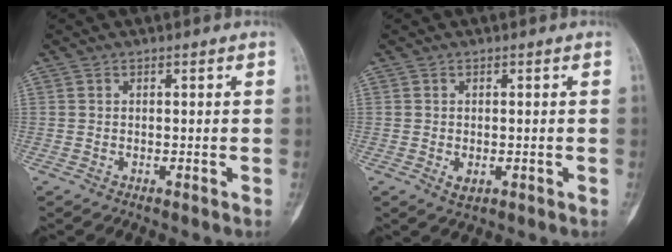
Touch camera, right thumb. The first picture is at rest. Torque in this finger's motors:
{"motor_torque": [0.40, 0.38, 0.38, -0.02, 0.19]}